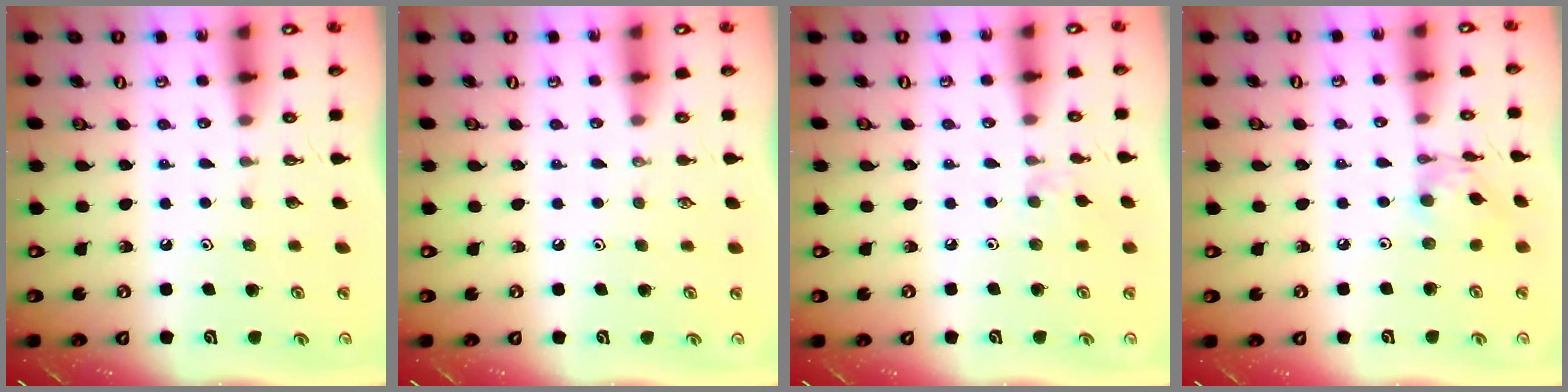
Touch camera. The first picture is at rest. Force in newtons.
{"total": 0.0}
{"total": 2.6, "press": 2.6, "slide": 0.5}
{"total": 5.4, "press": 5.4, "slide": 0.4}